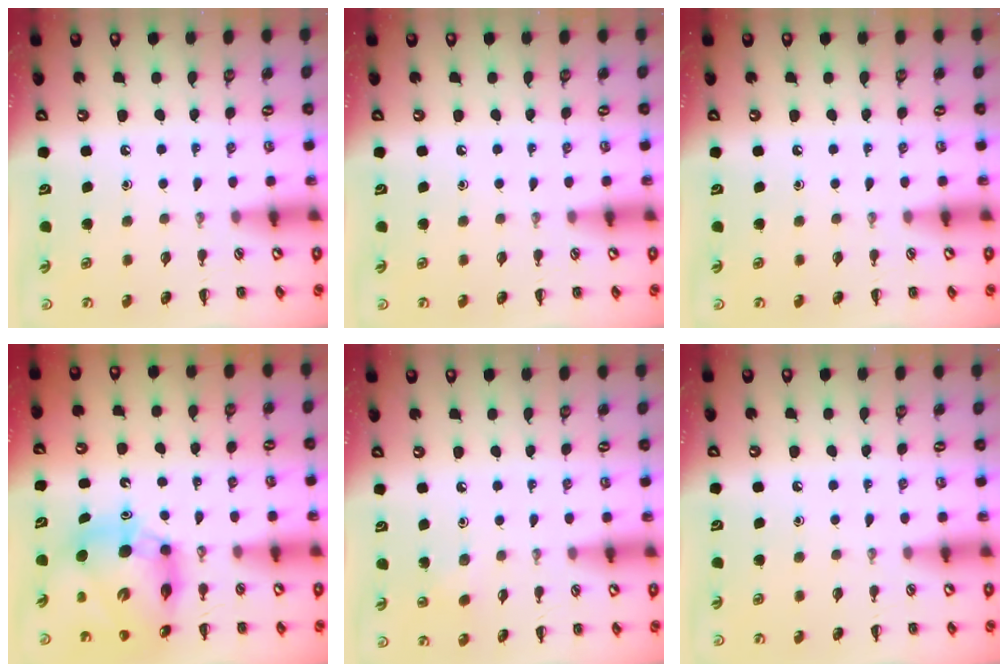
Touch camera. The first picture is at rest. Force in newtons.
{"total": 0.0}
{"total": 0.0}
{"total": 13.5, "press": 12.9, "slide": 3.9}
{"total": 2.3, "press": 2.2, "slide": 0.7}
{"total": 0.0}